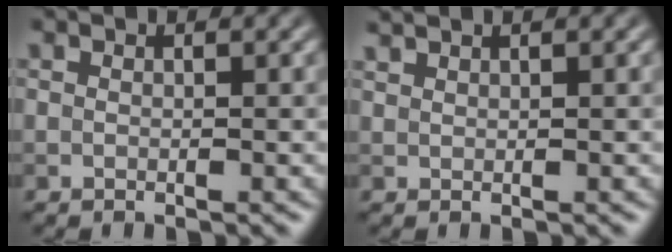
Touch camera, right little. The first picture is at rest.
{"total": 0.9, "force": [0.9, 0.1, 0.2], "torque": [-0.002, 0.001, 0.020]}